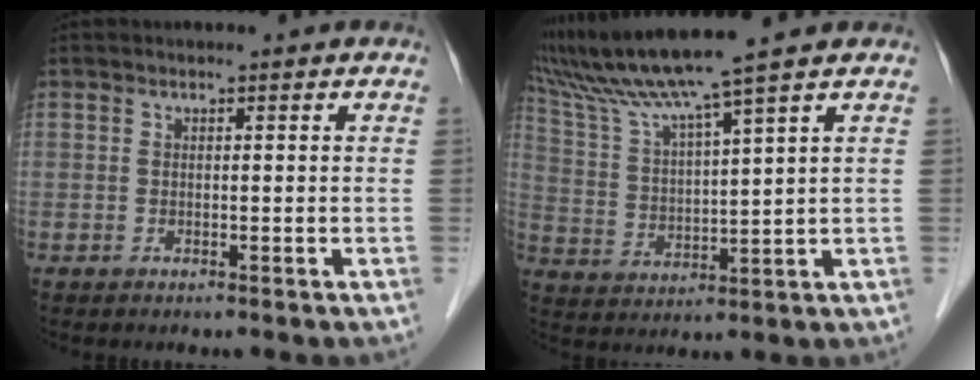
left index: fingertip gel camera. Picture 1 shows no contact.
{"total": 12.1, "force": [9.8, -2.3, 6.8], "torque": [-0.127, 0.014, 0.183]}